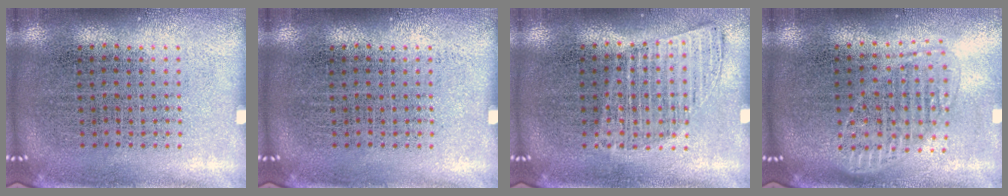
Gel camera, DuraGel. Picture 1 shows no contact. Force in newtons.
{"total": 0.0}
{"total": 0.9, "press": 0.9, "slide": 0.3}
{"total": 1.6, "press": 1.4, "slide": 0.8}